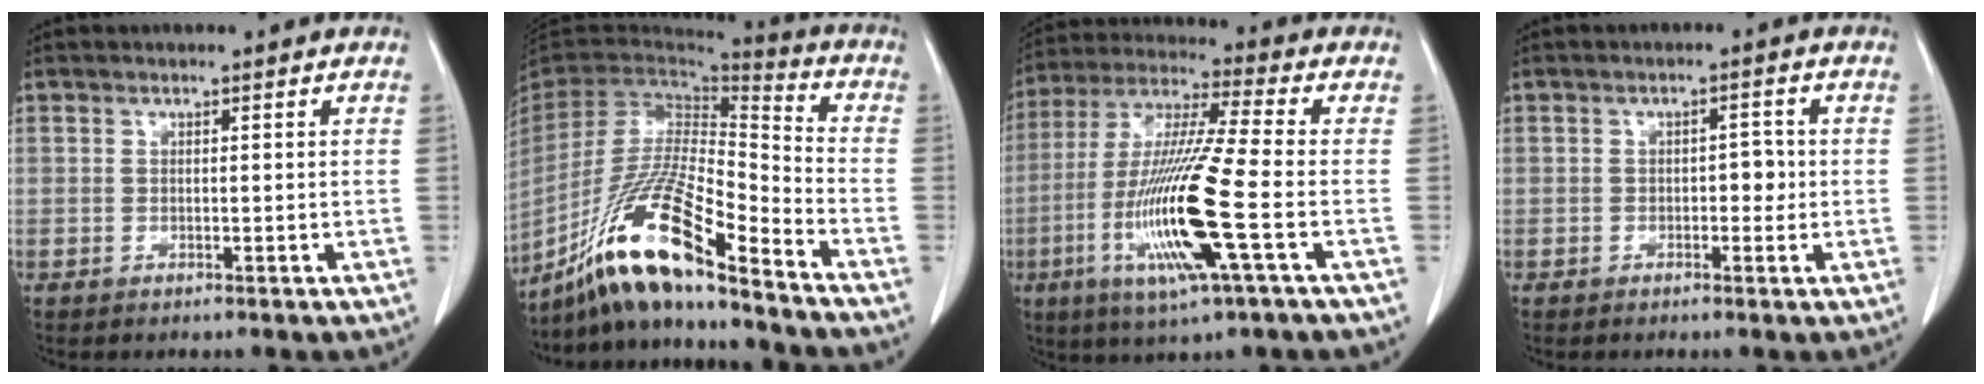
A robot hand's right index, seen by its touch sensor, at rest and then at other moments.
{"total": 18.9, "force": [-13.8, 1.1, 12.8], "torque": [-0.267, -0.024, -0.260]}
{"total": 17.0, "force": [-4.7, 0.1, 16.4], "torque": [-0.336, -0.017, -0.091]}
{"total": 2.3, "force": [-0.1, 1.3, 1.9], "torque": [-0.015, 0.008, 0.000]}